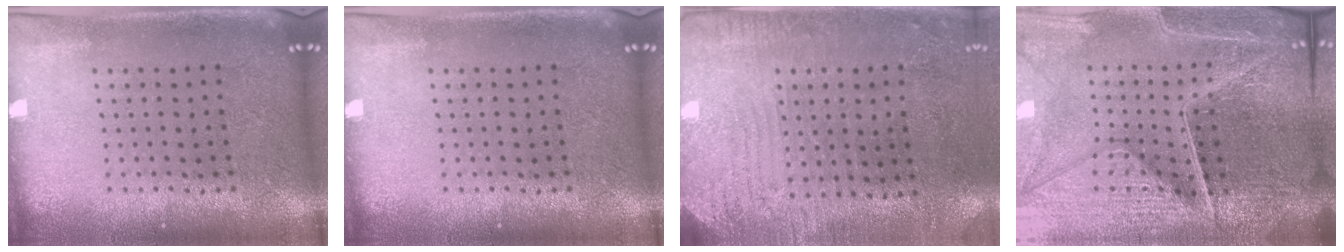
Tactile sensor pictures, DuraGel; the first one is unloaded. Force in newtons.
{"total": 0.0}
{"total": 2.8, "press": 2.4, "slide": 1.4}
{"total": 5.5, "press": 5.1, "slide": 2.0}